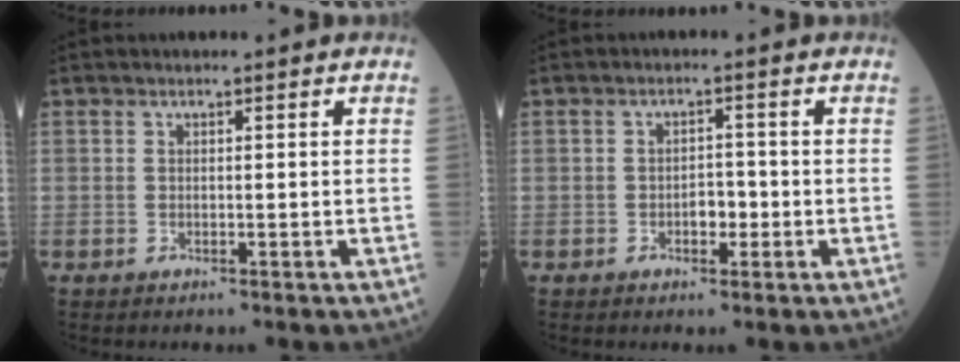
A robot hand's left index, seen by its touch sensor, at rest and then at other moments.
{"total": 2.5, "force": [-1.1, 1.4, 1.7], "torque": [-0.023, 0.003, -0.017]}